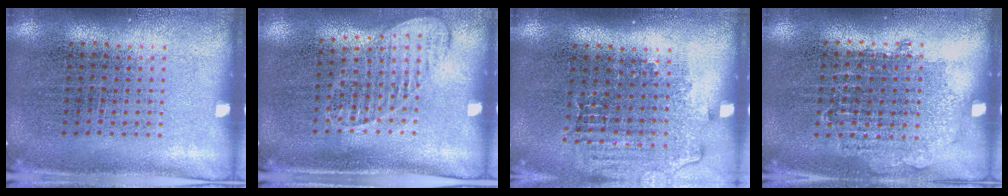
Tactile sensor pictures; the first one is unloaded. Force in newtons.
{"total": 1.3, "press": 1.2, "slide": 0.5}
{"total": 1.4, "press": 1.2, "slide": 0.6}
{"total": 0.9, "press": 0.8, "slide": 0.4}